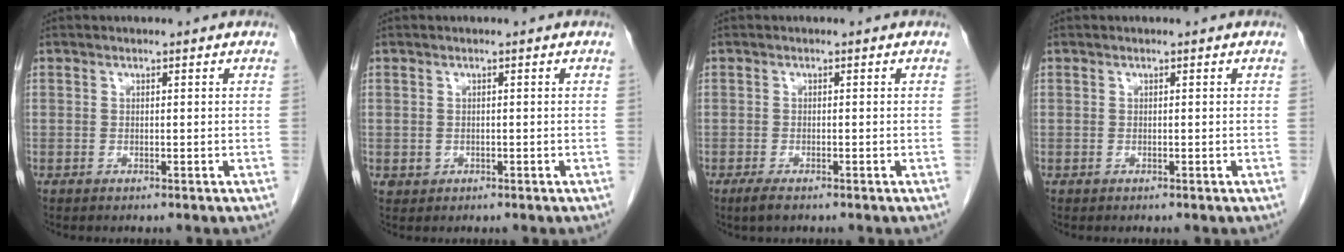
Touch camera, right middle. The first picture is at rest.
{"total": 1.0, "force": [-0.2, 1.0, 0.2], "torque": [-0.006, 0.001, 0.003]}
{"total": 2.0, "force": [-1.3, 0.5, 1.4], "torque": [-0.035, -0.006, -0.023]}
{"total": 0.0}